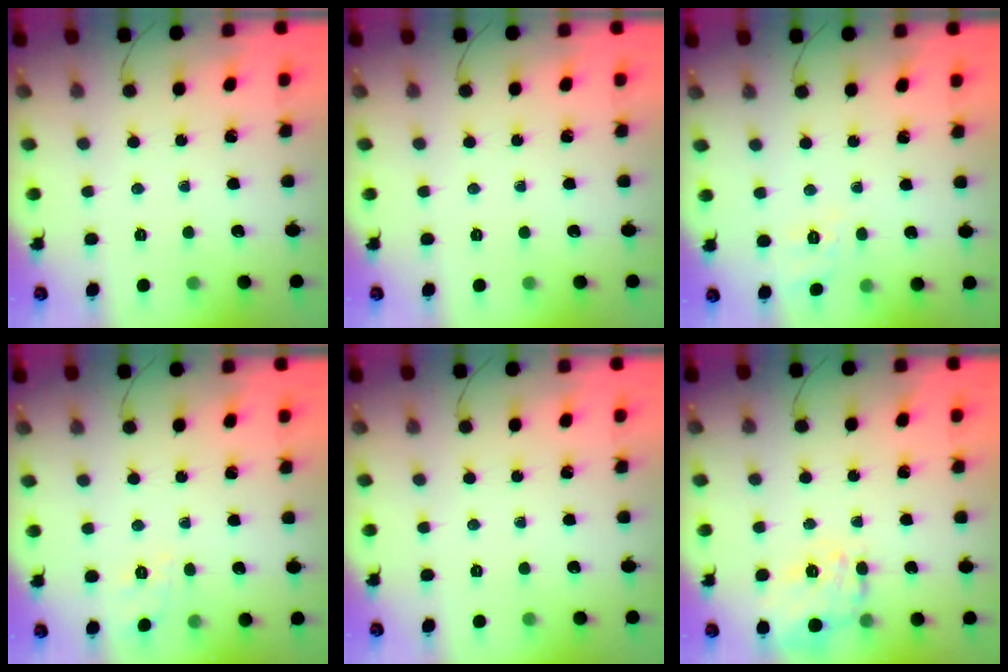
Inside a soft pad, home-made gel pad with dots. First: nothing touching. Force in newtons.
{"total": 0.0}
{"total": 2.1, "press": 0.8, "slide": 1.9}
{"total": 1.7, "press": 0.1, "slide": 1.7}
{"total": 0.0}
{"total": 17.7, "press": 17.6, "slide": 1.7}